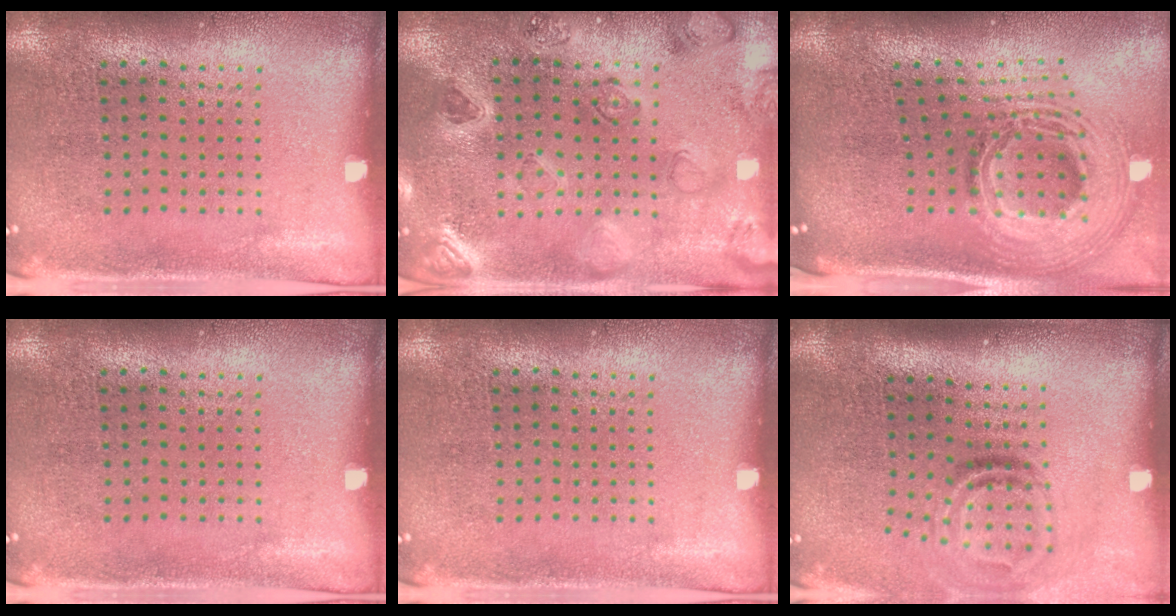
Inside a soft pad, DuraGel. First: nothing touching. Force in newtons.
{"total": 1.1, "press": 1.1, "slide": 0.2}
{"total": 3.1, "press": 2.0, "slide": 2.3}
{"total": 0.0}
{"total": 0.0}
{"total": 1.8, "press": 1.0, "slide": 1.5}